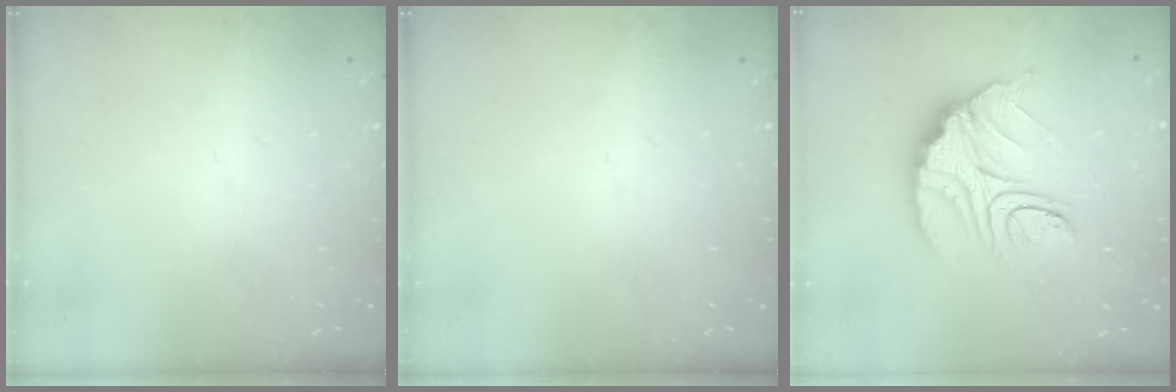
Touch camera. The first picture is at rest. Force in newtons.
{"total": 0.0}
{"total": 13.6, "press": 13.6, "slide": 1.0}